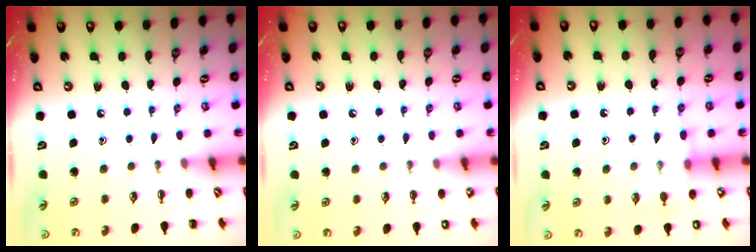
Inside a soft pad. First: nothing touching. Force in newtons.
{"total": 2.1, "press": 2.0, "slide": 0.6}
{"total": 7.5, "press": 7.4, "slide": 1.1}